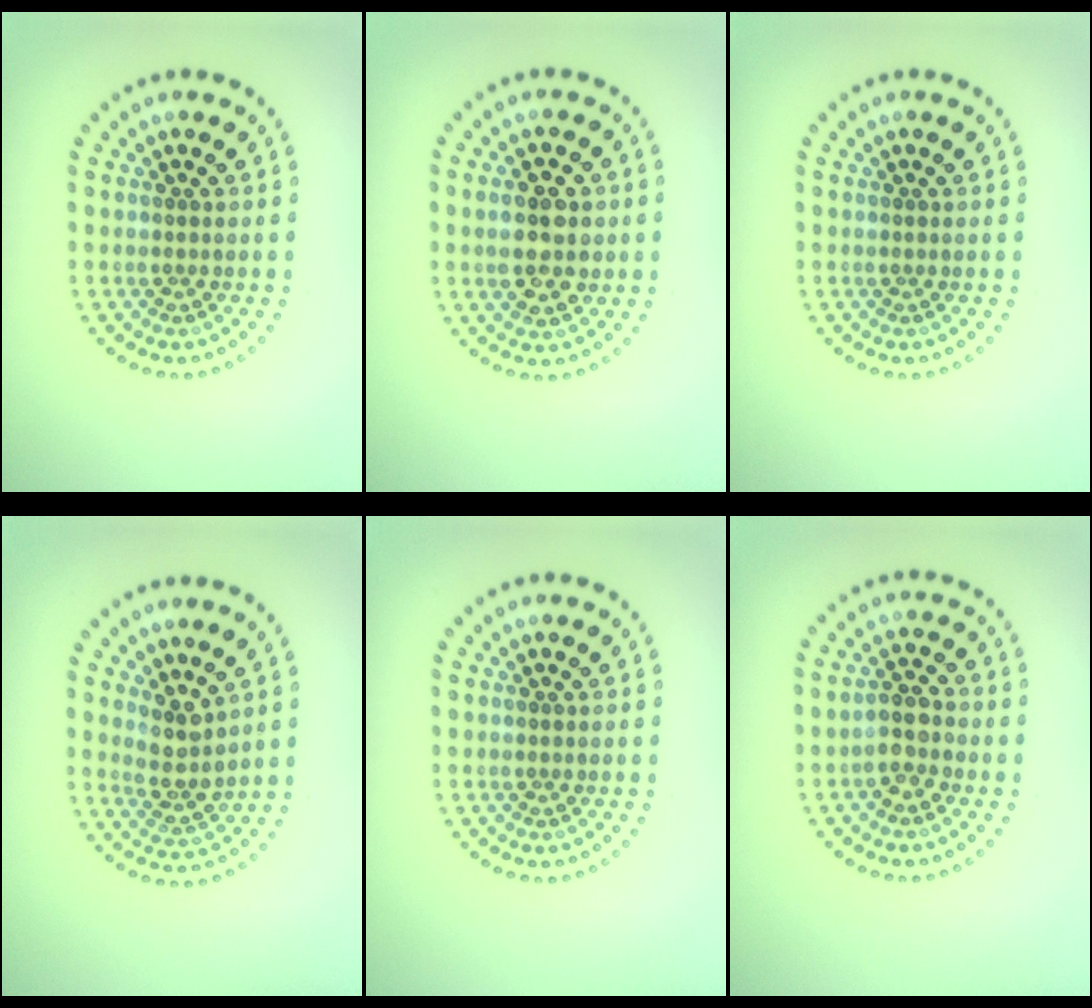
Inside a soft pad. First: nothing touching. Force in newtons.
{"total": 4.2, "press": 4.2, "slide": 0.4}
{"total": 0.0}
{"total": 3.0, "press": 2.4, "slide": 1.8}
{"total": 0.0}
{"total": 2.2, "press": 2.1, "slide": 0.7}